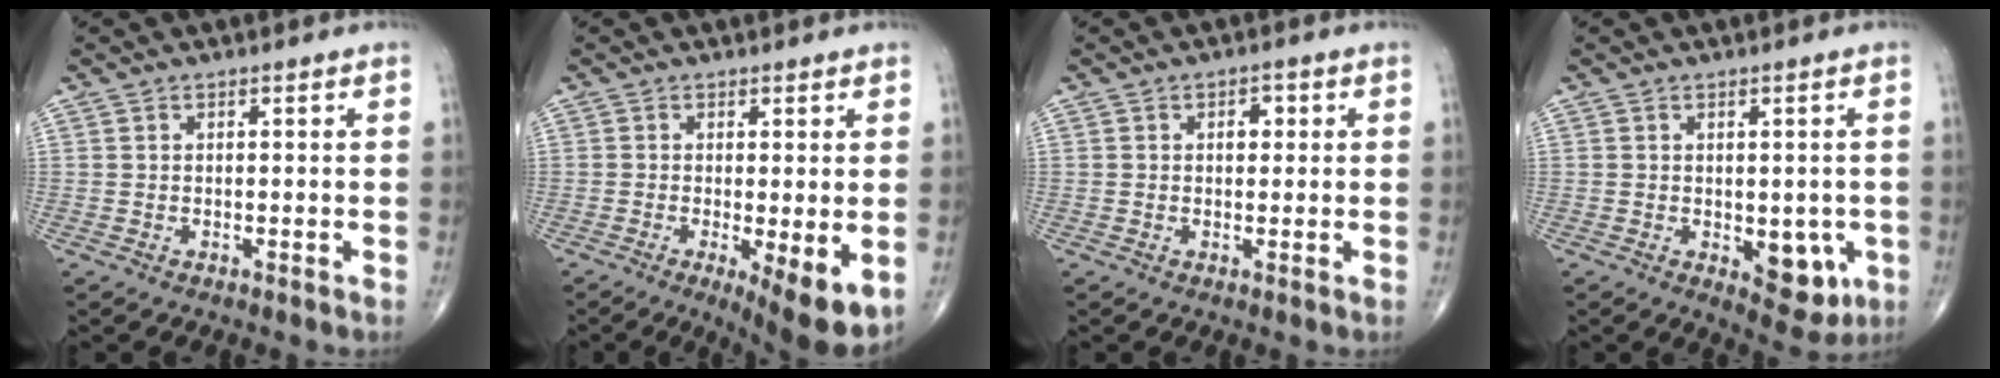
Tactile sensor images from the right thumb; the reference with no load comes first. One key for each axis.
{"total": 8.9, "fx": -2.4, "fy": 2.4, "fz": 8.3, "tx": -0.120, "ty": -0.025, "tz": -0.033}
{"total": 2.5, "fx": 0.5, "fy": 1.7, "fz": 1.7, "tx": -0.012, "ty": 0.003, "tz": 0.004}
{"total": 7.5, "fx": -1.9, "fy": 4.2, "fz": 6.0, "tx": -0.042, "ty": -0.008, "tz": -0.014}